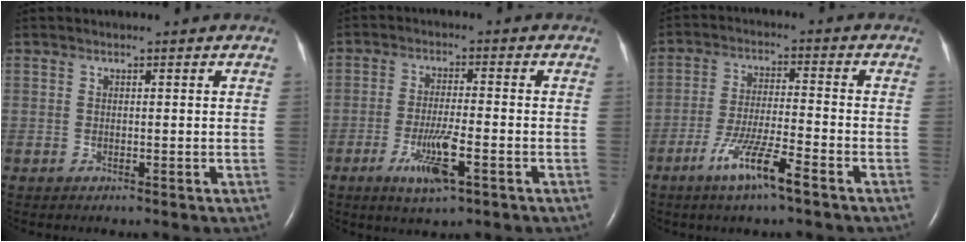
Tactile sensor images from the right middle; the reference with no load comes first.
{"total": 6.9, "force": [-3.2, 0.8, 6.1], "torque": [-0.121, -0.012, -0.054]}
{"total": 8.2, "force": [-4.9, 0.2, 6.5], "torque": [-0.131, -0.014, -0.093]}